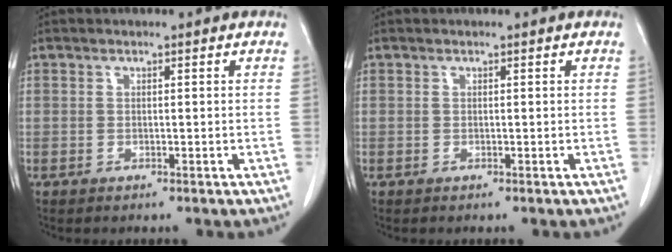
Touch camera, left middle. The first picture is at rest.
{"total": 0.0}